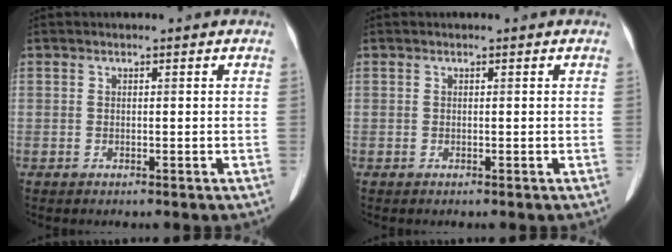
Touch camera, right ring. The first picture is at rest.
{"total": 0.0}